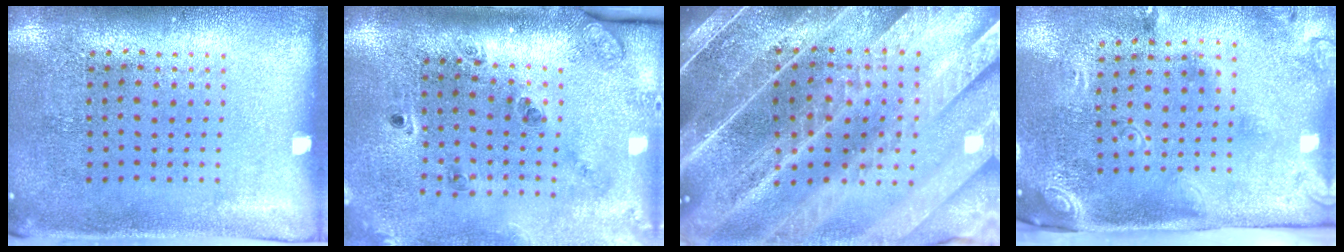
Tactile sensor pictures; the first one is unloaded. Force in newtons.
{"total": 1.8, "press": 1.6, "slide": 0.8}
{"total": 5.5, "press": 4.6, "slide": 2.9}
{"total": 2.7, "press": 1.8, "slide": 2.1}